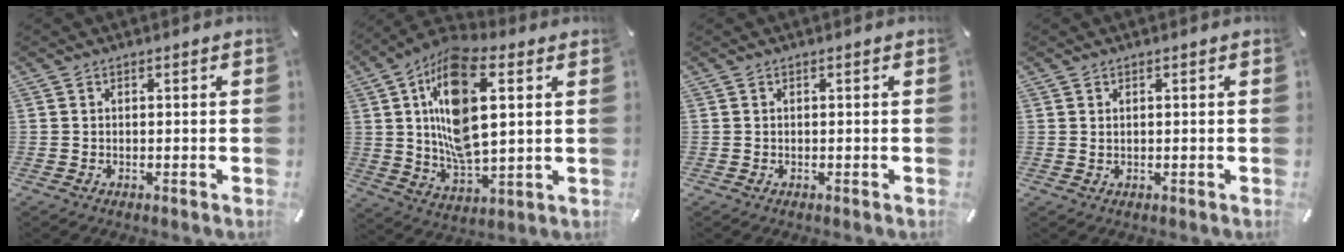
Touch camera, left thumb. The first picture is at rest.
{"total": 17.3, "force": [5.0, 8.4, 14.3], "torque": [-0.296, -0.003, 0.084]}
{"total": 0.0}
{"total": 0.7, "force": [0.2, 0.4, 0.5], "torque": [-0.010, 0.002, 0.004]}